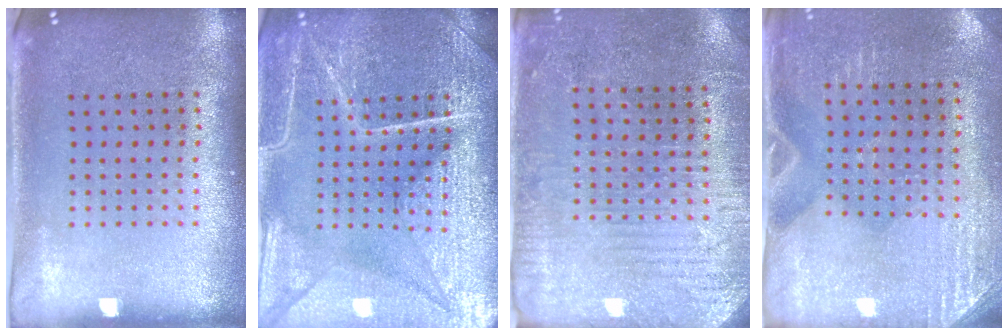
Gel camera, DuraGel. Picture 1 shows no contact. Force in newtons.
{"total": 7.0, "press": 7.0, "slide": 0.8}
{"total": 2.9, "press": 2.8, "slide": 0.6}
{"total": 2.8, "press": 2.5, "slide": 1.3}